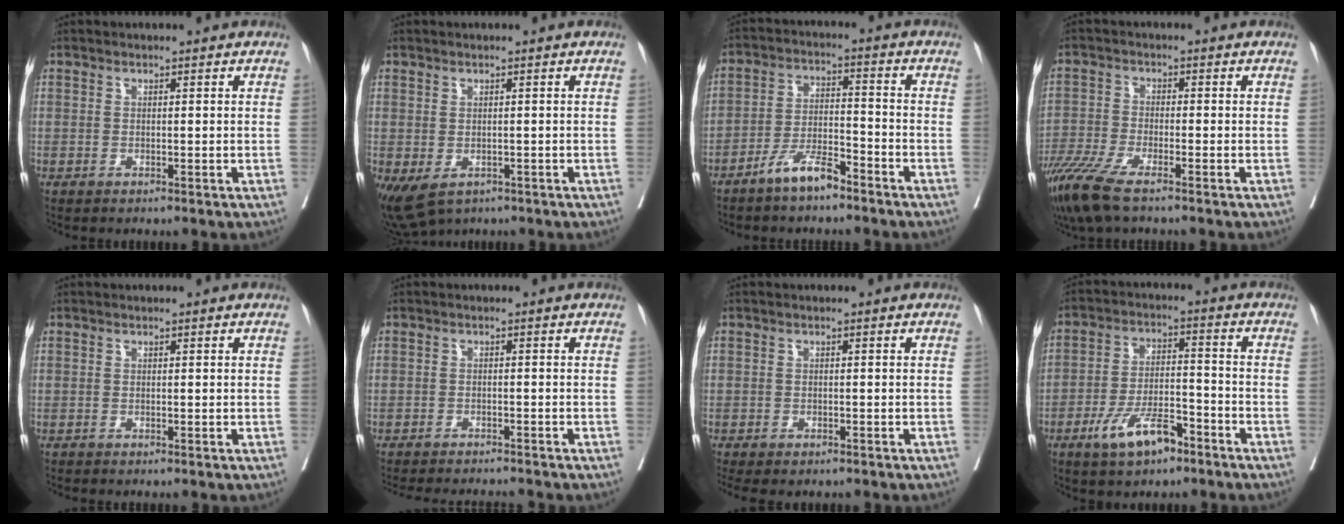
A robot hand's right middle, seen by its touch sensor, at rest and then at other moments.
{"total": 8.1, "force": [-4.0, 5.2, 4.7], "torque": [-0.100, -0.010, -0.055]}
{"total": 6.4, "force": [-5.0, 1.3, 3.8], "torque": [-0.073, -0.001, -0.096]}
{"total": 8.4, "force": [-6.1, 1.2, 5.7], "torque": [-0.113, -0.021, -0.115]}
{"total": 0.0}
{"total": 9.7, "force": [-9.1, 0.8, 3.2], "torque": [-0.038, -0.007, -0.124]}
{"total": 5.4, "force": [-4.3, 2.0, 2.6], "torque": [-0.039, -0.005, -0.058]}
{"total": 8.7, "force": [-5.5, 3.1, 6.1], "torque": [-0.113, 0.004, -0.095]}